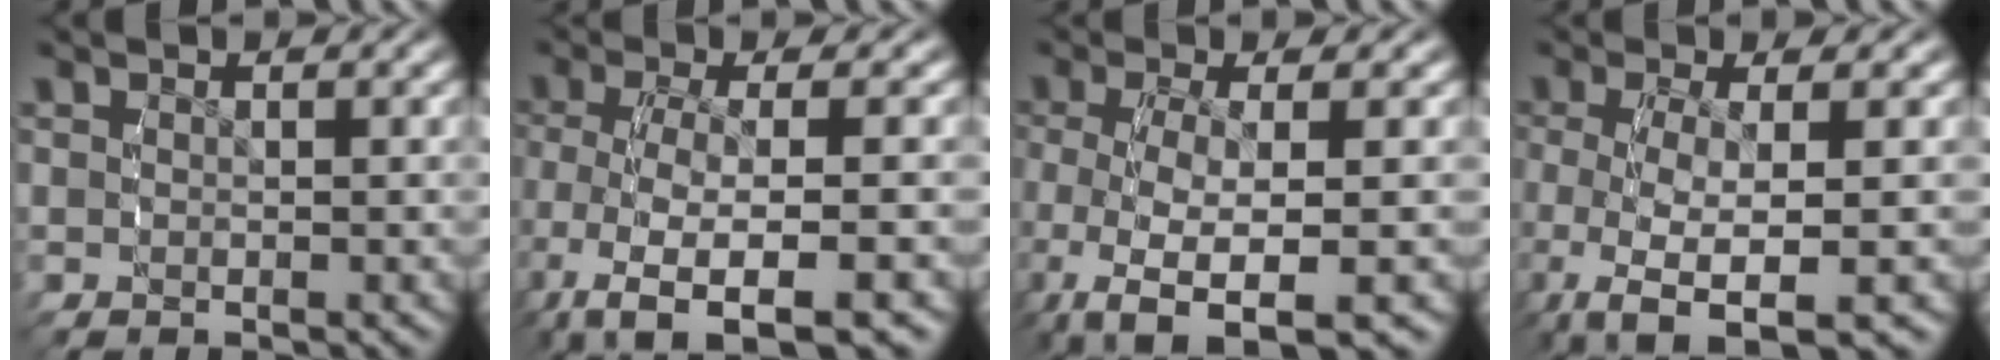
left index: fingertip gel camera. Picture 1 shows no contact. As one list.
[{"total": 10.0, "force": [-7.2, 4.4, 5.4], "torque": [-0.144, -0.063, -0.082]}, {"total": 9.3, "force": [-6.0, 4.4, 5.6], "torque": [-0.155, -0.064, -0.062]}, {"total": 8.8, "force": [-5.4, 3.9, 5.8], "torque": [-0.154, -0.060, -0.053]}]